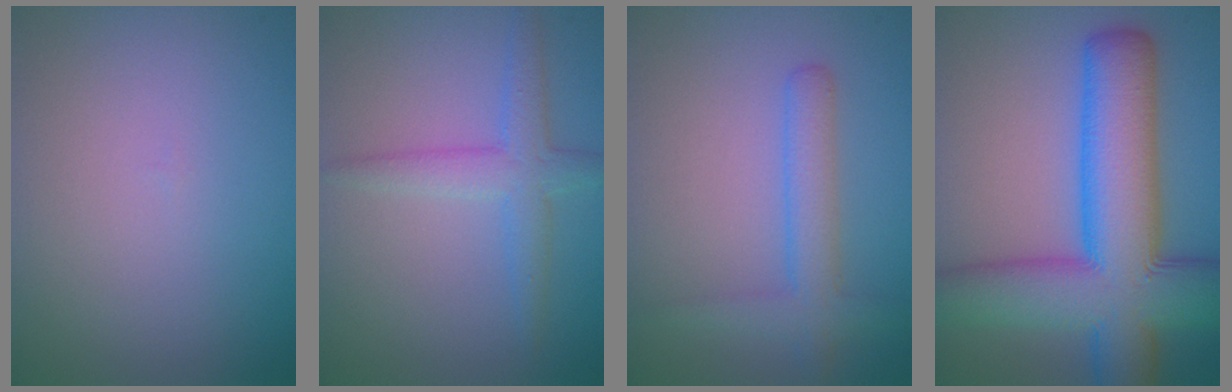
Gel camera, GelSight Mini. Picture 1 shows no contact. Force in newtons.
{"total": 3.0, "press": 3.0, "slide": 0.1}
{"total": 3.1, "press": 3.1, "slide": 0.1}
{"total": 12.7, "press": 12.7, "slide": 0.5}